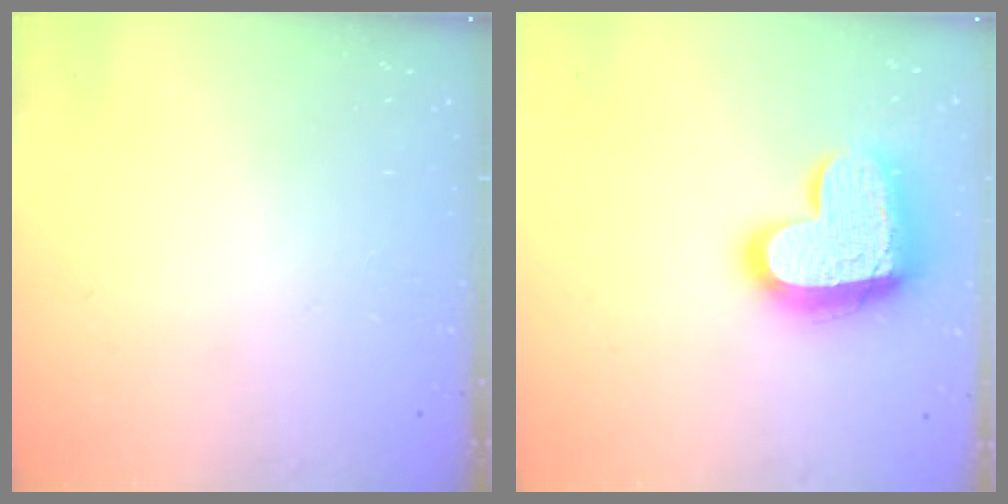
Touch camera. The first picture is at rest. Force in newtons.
{"total": 18.4, "press": 18.3, "slide": 1.7}